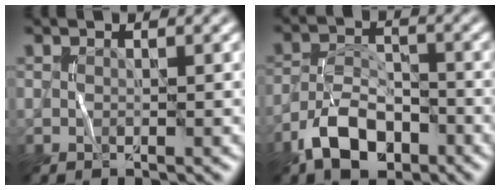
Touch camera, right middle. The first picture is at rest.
{"total": 5.7, "force": [-3.6, 3.1, 3.2], "torque": [-0.052, 0.007, -0.071]}